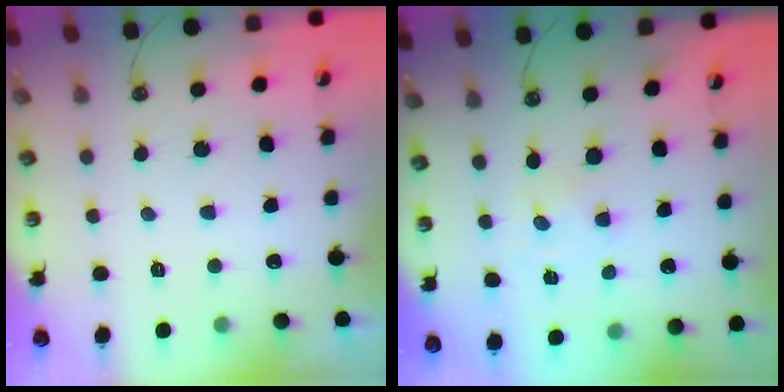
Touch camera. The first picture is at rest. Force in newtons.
{"total": 0.0}